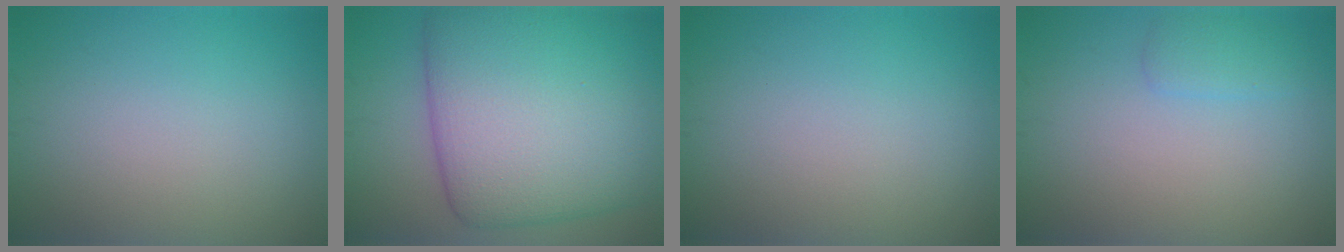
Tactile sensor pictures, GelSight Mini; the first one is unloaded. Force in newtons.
{"total": 14.3, "press": 14.3, "slide": 0.4}
{"total": 0.0}
{"total": 1.5, "press": 1.5, "slide": 0.1}